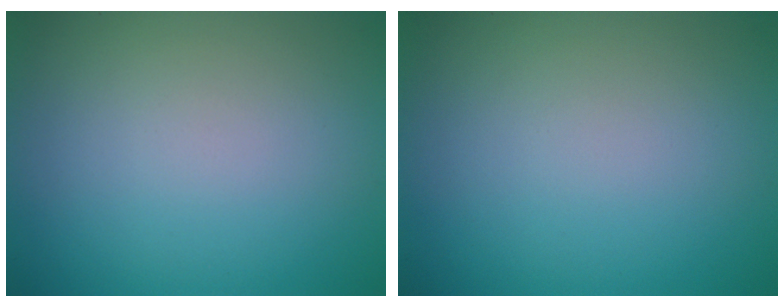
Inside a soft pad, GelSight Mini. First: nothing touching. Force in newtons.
{"total": 0.0}